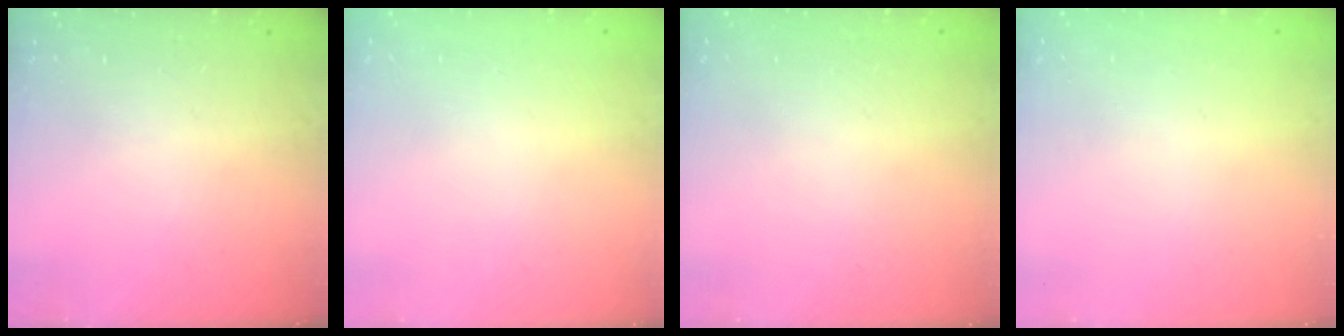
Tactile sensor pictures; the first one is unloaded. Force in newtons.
{"total": 0.0}
{"total": 0.0}
{"total": 0.0}